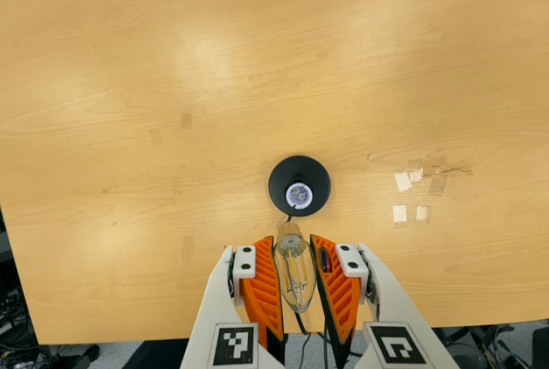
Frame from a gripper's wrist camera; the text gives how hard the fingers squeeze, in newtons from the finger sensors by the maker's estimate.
{"total": 19.2, "left": 20.3, "right": 18.1}